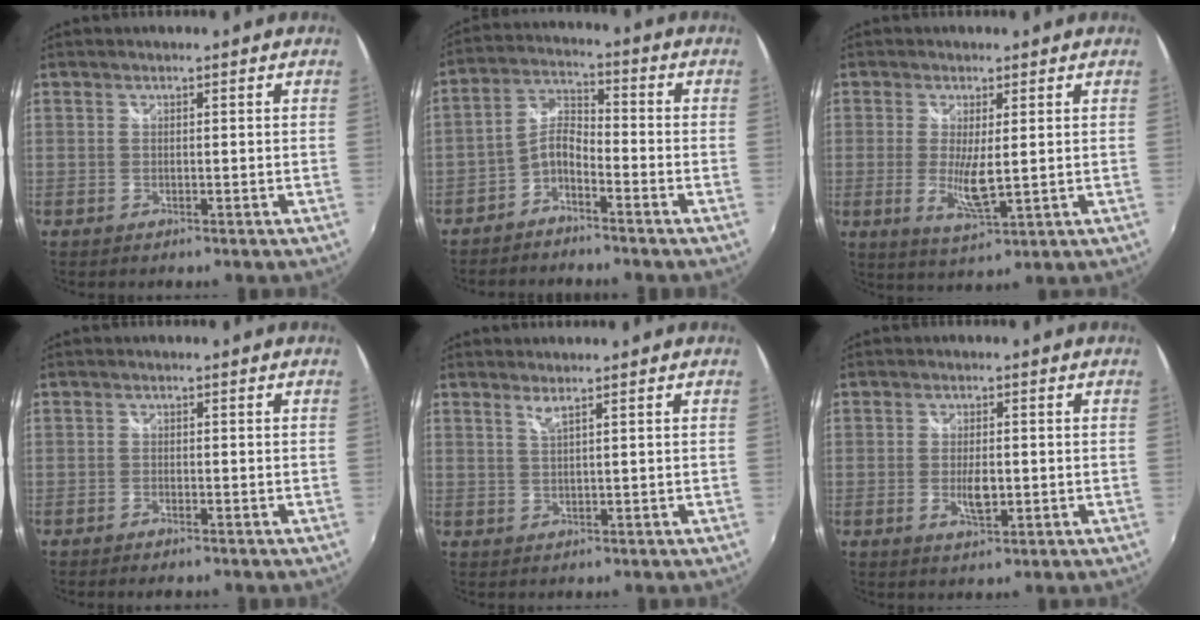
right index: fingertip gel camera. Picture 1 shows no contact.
{"total": 5.1, "force": [-3.5, 2.0, 3.2], "torque": [-0.082, 0.020, -0.072]}
{"total": 6.2, "force": [-0.2, 1.4, 6.0], "torque": [-0.118, -0.015, -0.003]}
{"total": 1.6, "force": [-1.3, 0.5, 0.7], "torque": [-0.021, -0.003, -0.028]}
{"total": 1.5, "force": [1.0, -0.3, 1.1], "torque": [-0.021, -0.003, 0.018]}
{"total": 4.1, "force": [-0.7, 1.8, 3.6], "torque": [-0.066, -0.006, -0.012]}